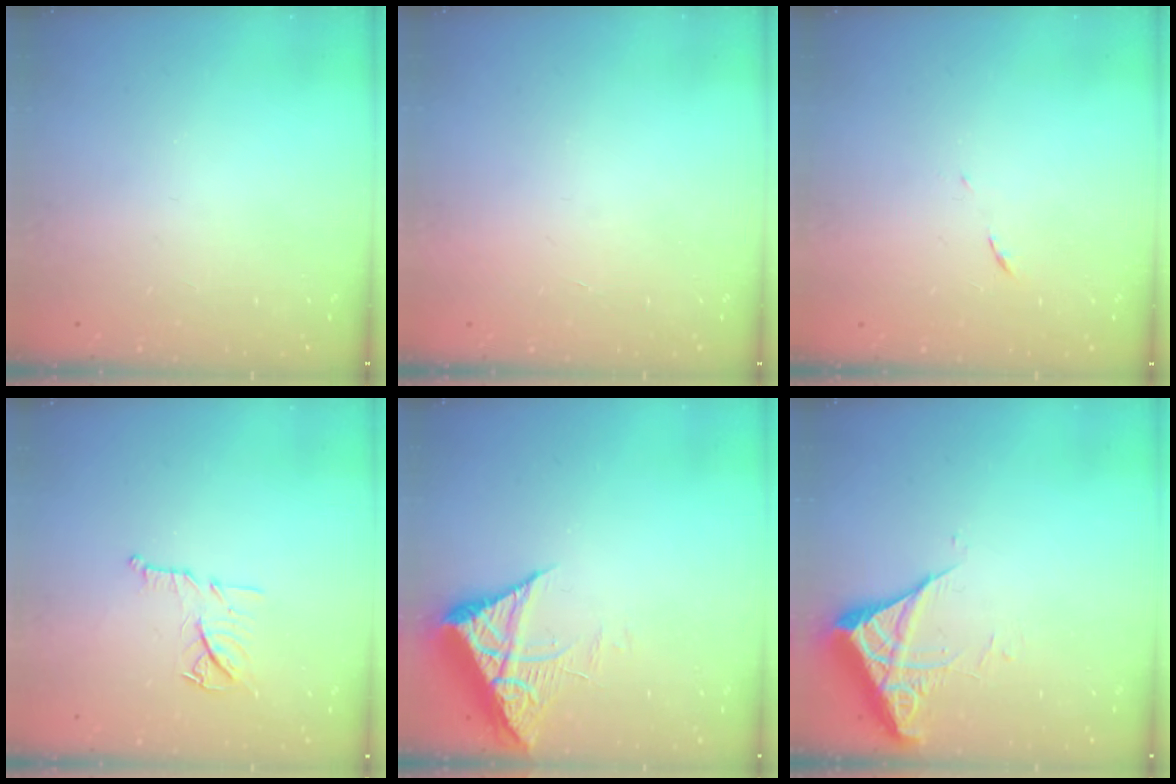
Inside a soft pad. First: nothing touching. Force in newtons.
{"total": 1.6, "press": 1.5, "slide": 0.1}
{"total": 5.6, "press": 5.6, "slide": 0.4}
{"total": 11.0, "press": 11.0, "slide": 0.1}
{"total": 7.2, "press": 7.2, "slide": 0.8}
{"total": 5.4, "press": 5.3, "slide": 0.6}